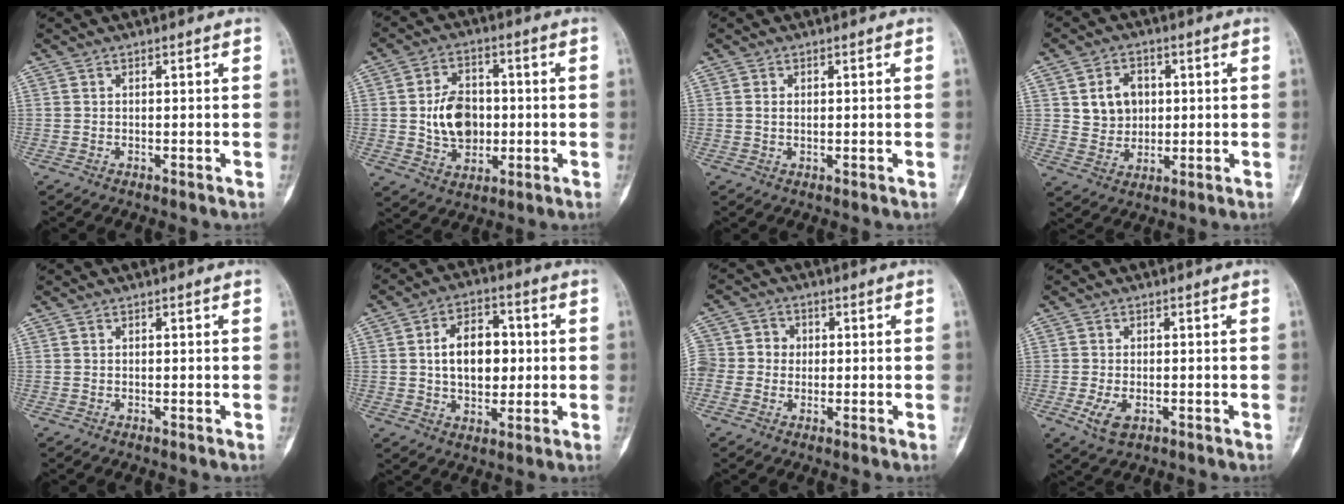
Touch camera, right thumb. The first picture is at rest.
{"total": 10.8, "force": [-0.2, 7.9, 7.4], "torque": [-0.097, 0.007, 0.000]}
{"total": 1.2, "force": [0.4, 0.8, 0.8], "torque": [-0.013, -0.001, 0.006]}
{"total": 7.8, "force": [1.7, 6.4, 4.2], "torque": [-0.037, -0.008, 0.035]}
{"total": 0.0}
{"total": 11.7, "force": [1.0, 7.7, 8.8], "torque": [-0.110, 0.011, 0.019]}
{"total": 9.9, "force": [0.3, 9.1, 3.7], "torque": [-0.073, 0.036, 0.008]}
{"total": 4.4, "force": [-1.4, 2.5, 3.3], "torque": [-0.065, -0.005, -0.022]}